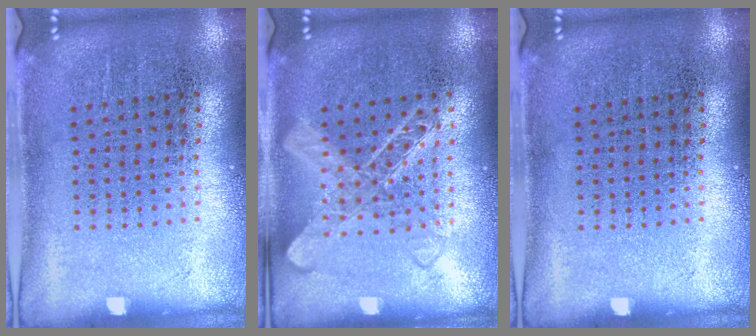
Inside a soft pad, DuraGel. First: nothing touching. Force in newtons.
{"total": 2.8, "press": 2.7, "slide": 0.5}
{"total": 0.0}